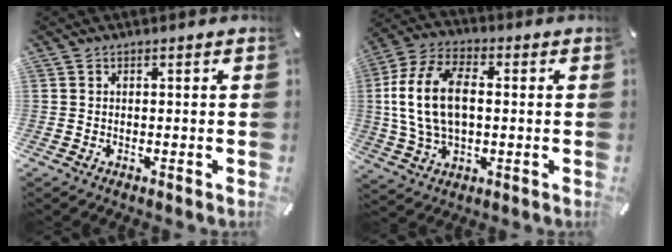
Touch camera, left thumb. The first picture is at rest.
{"total": 14.2, "force": [0.8, 9.1, 10.9], "torque": [-0.242, 0.010, 0.015]}